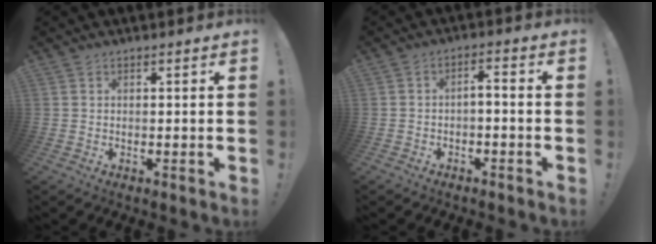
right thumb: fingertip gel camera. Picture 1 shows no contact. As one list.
[{"total": 3.2, "force": [-2.5, 0.6, 1.8], "torque": [-0.029, 0.008, -0.048]}]